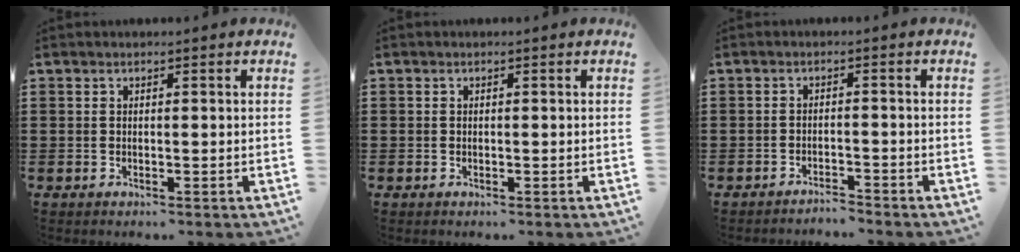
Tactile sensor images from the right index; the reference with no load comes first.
{"total": 0.6, "force": [-0.1, 0.6, 0.1], "torque": [-0.002, 0.005, -0.003]}
{"total": 2.0, "force": [-2.0, 0.0, 0.0], "torque": [-0.006, 0.003, -0.044]}